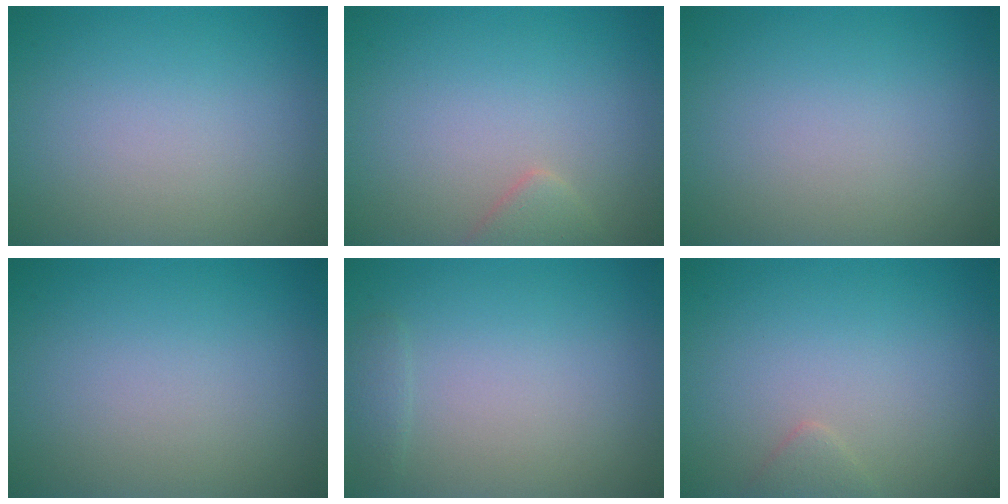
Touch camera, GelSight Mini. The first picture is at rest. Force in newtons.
{"total": 1.6, "press": 1.6, "slide": 0.1}
{"total": 0.0}
{"total": 0.0}
{"total": 0.8, "press": 0.8, "slide": 0.1}
{"total": 0.9, "press": 0.9, "slide": 0.1}